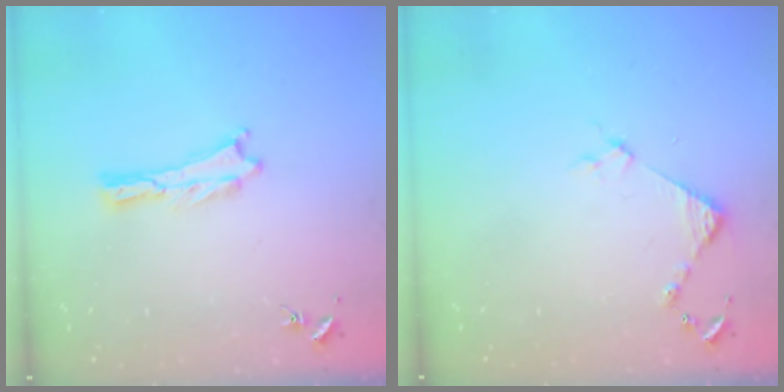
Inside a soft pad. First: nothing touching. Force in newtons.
{"total": 3.5, "press": 3.5, "slide": 0.3}